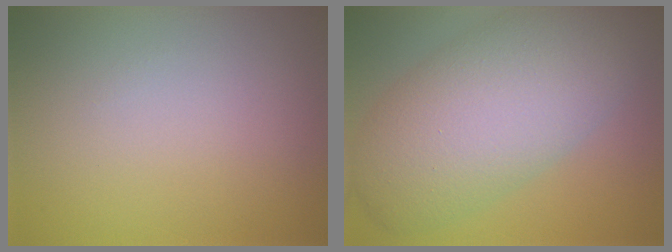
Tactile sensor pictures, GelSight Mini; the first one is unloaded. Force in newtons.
{"total": 10.5, "press": 10.4, "slide": 0.7}